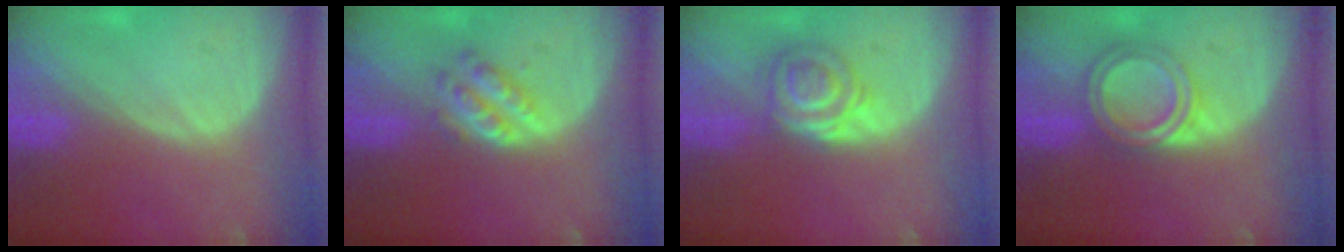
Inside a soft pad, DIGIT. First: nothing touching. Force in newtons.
{"total": 4.3, "press": 4.3, "slide": 0.6}
{"total": 5.9, "press": 5.5, "slide": 2.2}
{"total": 5.2, "press": 5.2, "slide": 0.1}